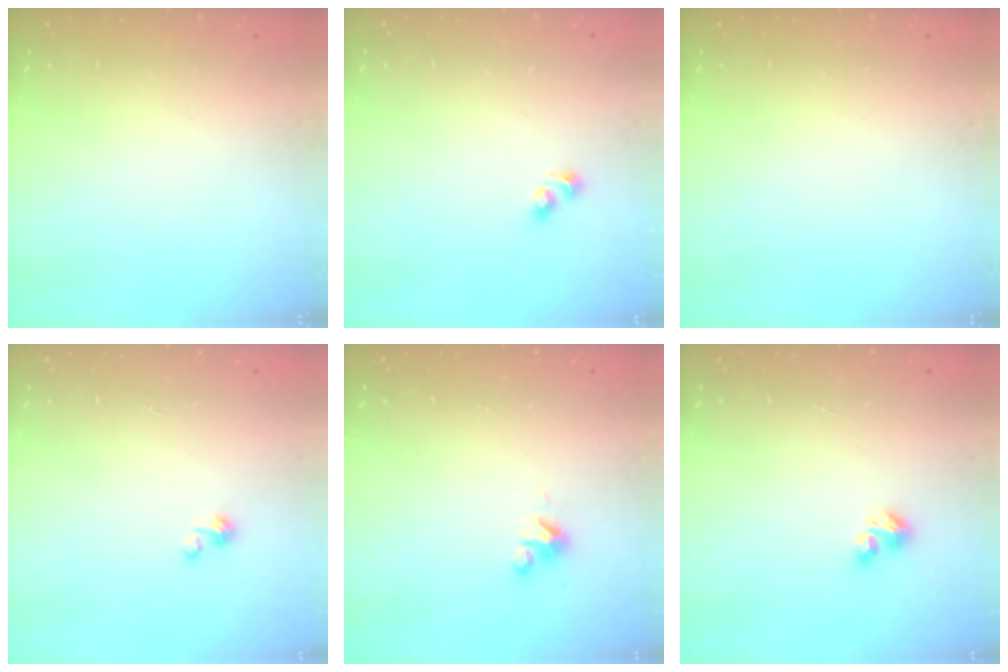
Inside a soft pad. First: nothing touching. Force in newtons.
{"total": 2.7, "press": 2.4, "slide": 1.1}
{"total": 0.0}
{"total": 1.2, "press": 1.1, "slide": 0.1}
{"total": 3.6, "press": 3.6, "slide": 0.4}
{"total": 2.7, "press": 2.7, "slide": 0.3}